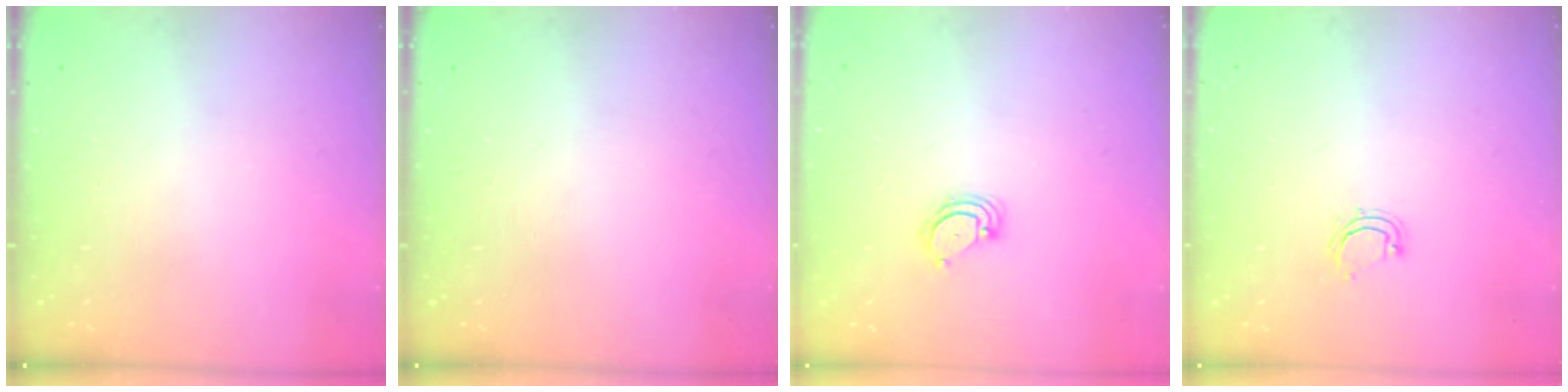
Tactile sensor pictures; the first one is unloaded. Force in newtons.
{"total": 0.0}
{"total": 3.3, "press": 3.3, "slide": 0.3}
{"total": 4.7, "press": 4.6, "slide": 0.9}